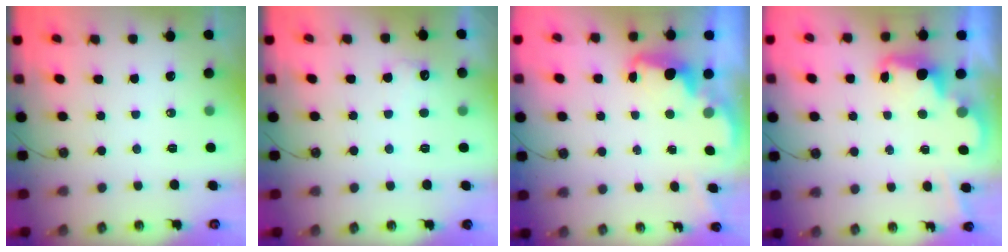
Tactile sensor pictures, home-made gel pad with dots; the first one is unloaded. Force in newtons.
{"total": 4.7, "press": 4.5, "slide": 1.3}
{"total": 2.5, "press": 2.5, "slide": 0.5}
{"total": 2.4, "press": 2.3, "slide": 0.5}